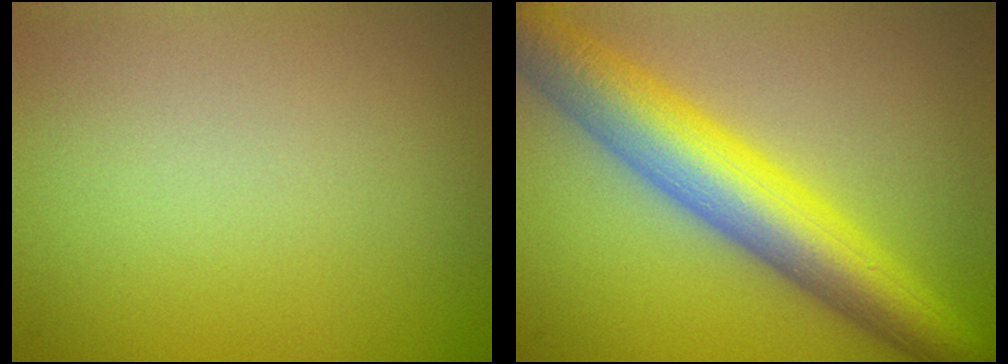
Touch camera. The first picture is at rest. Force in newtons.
{"total": 8.9, "press": 8.9, "slide": 0.2}